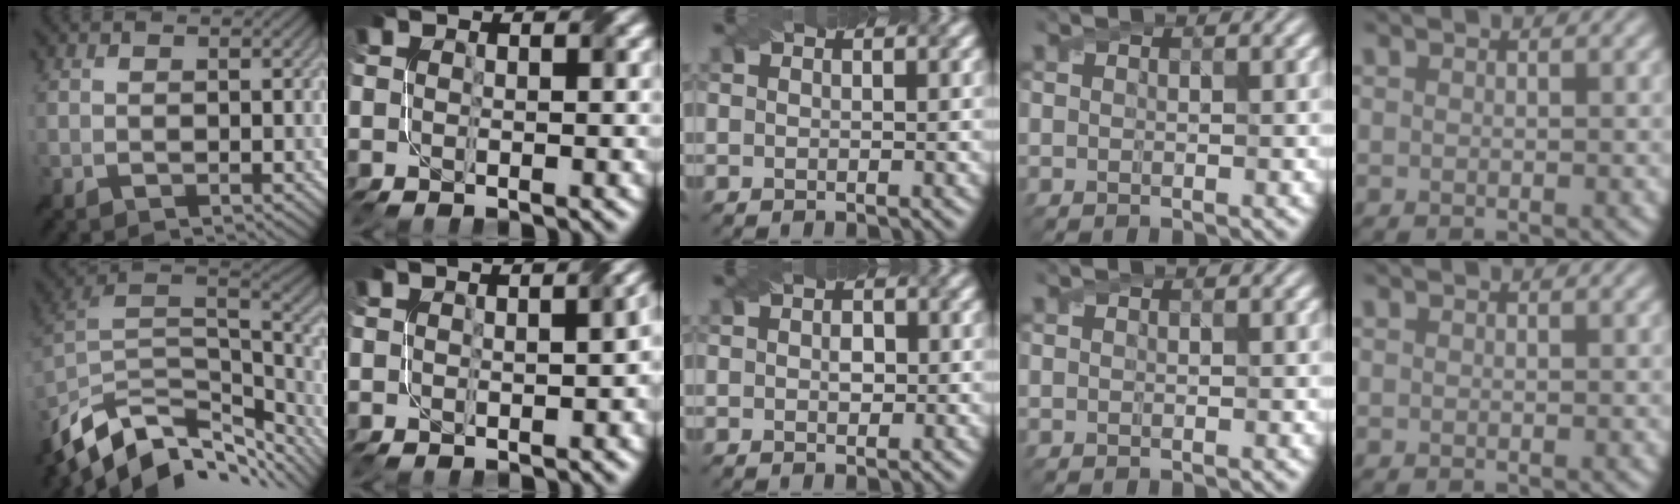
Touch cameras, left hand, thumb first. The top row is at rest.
{"thumb": {"total": 13.1, "force": [-8.1, 6.5, 8.1], "torque": [-0.208, -0.016, -0.132]}, "index": {"total": 2.3, "force": [0.0, 1.0, 2.0], "torque": [-0.021, 0.004, 0.004]}, "middle": {"total": 1.2, "force": [0.0, 0.8, 0.9], "torque": [-0.014, 0.002, -0.001]}}